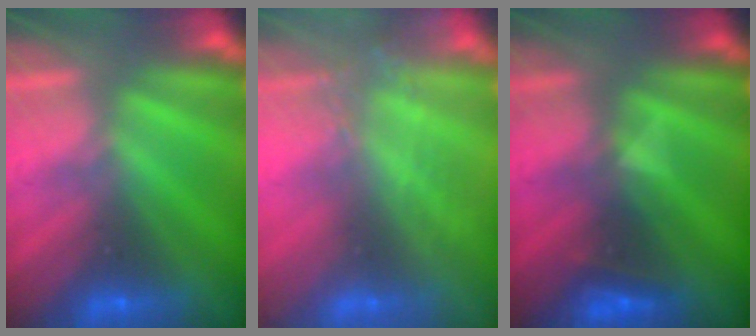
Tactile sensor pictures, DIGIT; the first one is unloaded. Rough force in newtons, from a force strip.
{"total": 2.2}
{"total": 2.9}